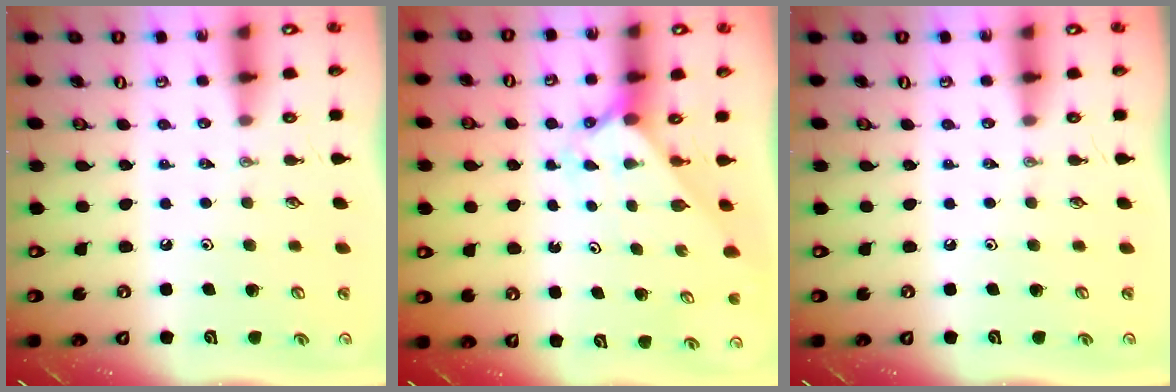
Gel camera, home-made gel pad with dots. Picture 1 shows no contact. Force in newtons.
{"total": 2.0, "press": 2.0, "slide": 0.2}
{"total": 0.0}